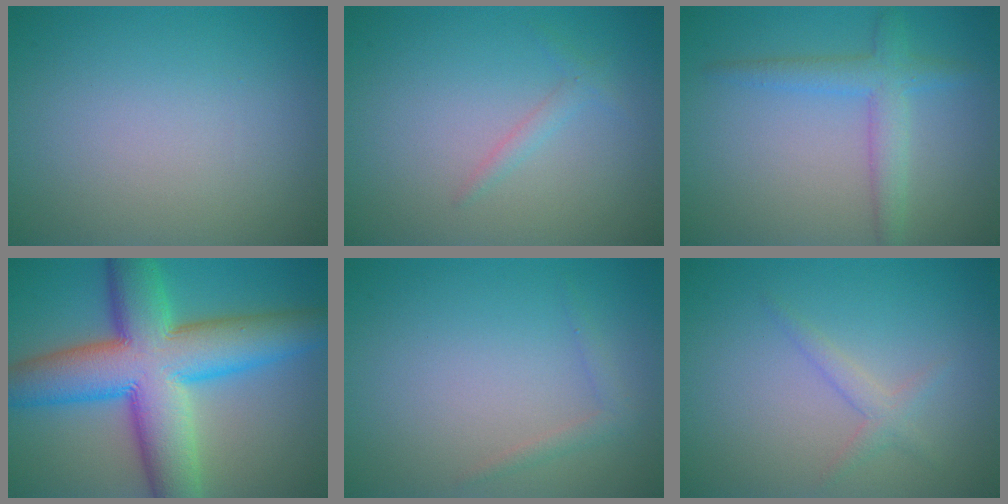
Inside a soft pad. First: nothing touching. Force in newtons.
{"total": 1.1, "press": 1.1, "slide": 0.0}
{"total": 3.2, "press": 3.2, "slide": 0.1}
{"total": 13.3, "press": 13.3, "slide": 0.4}
{"total": 1.1, "press": 1.1, "slide": 0.1}
{"total": 1.3, "press": 1.3, "slide": 0.1}